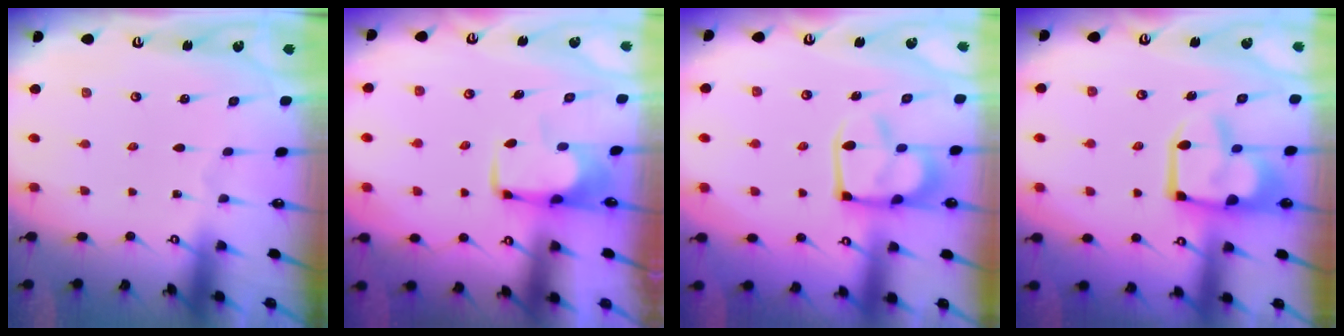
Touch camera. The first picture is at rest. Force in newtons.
{"total": 1.7, "press": 1.7, "slide": 0.4}
{"total": 7.2, "press": 7.0, "slide": 1.4}
{"total": 10.8, "press": 10.8, "slide": 1.1}